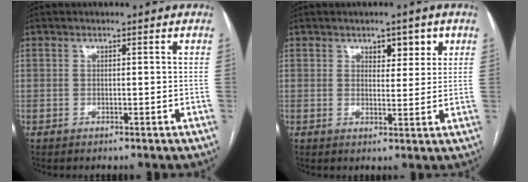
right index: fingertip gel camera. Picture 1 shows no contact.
{"total": 4.2, "force": [2.3, 2.1, 2.9], "torque": [-0.032, 0.002, 0.033]}